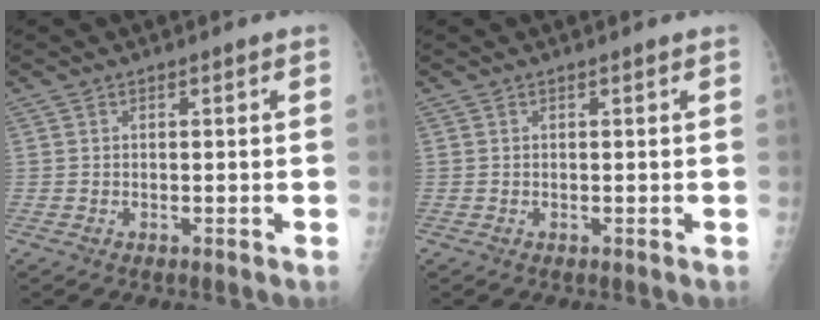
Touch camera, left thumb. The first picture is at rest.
{"total": 0.0}